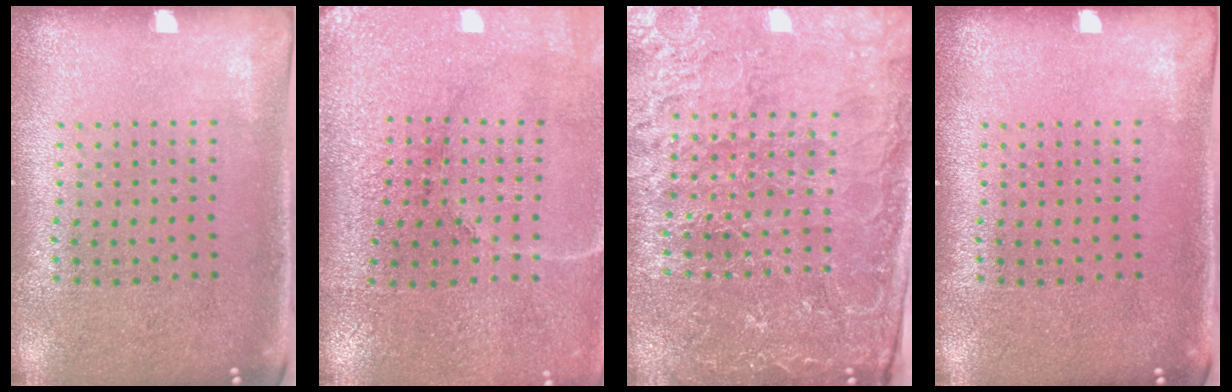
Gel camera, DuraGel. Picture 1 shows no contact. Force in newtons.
{"total": 3.4, "press": 3.4, "slide": 0.3}
{"total": 4.6, "press": 4.4, "slide": 1.3}
{"total": 0.0}